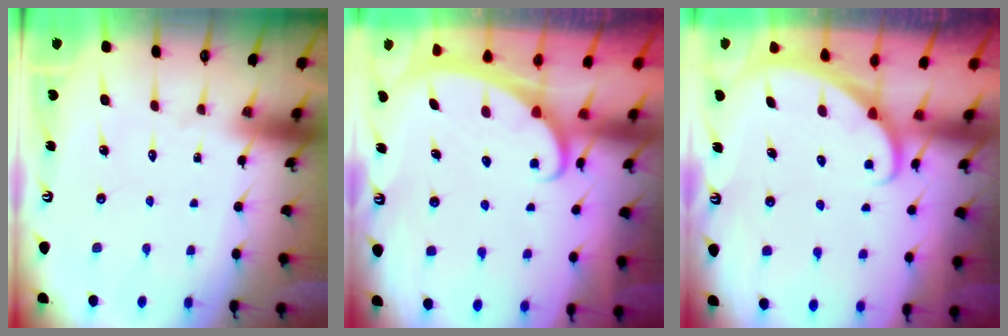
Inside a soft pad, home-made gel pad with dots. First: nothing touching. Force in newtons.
{"total": 2.3, "press": 2.3, "slide": 0.3}
{"total": 1.6, "press": 1.6, "slide": 0.1}